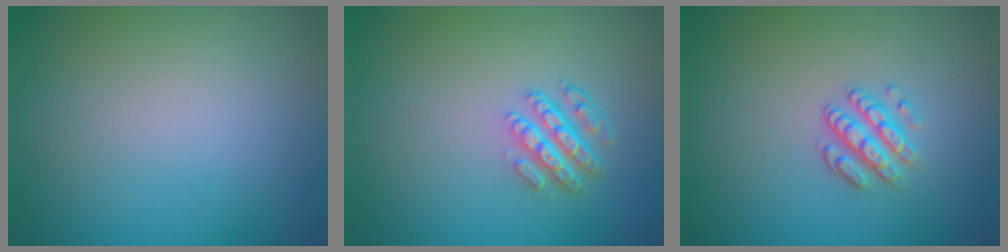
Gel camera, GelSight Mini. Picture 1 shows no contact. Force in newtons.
{"total": 4.4, "press": 3.3, "slide": 2.9}
{"total": 2.9, "press": 2.3, "slide": 1.8}